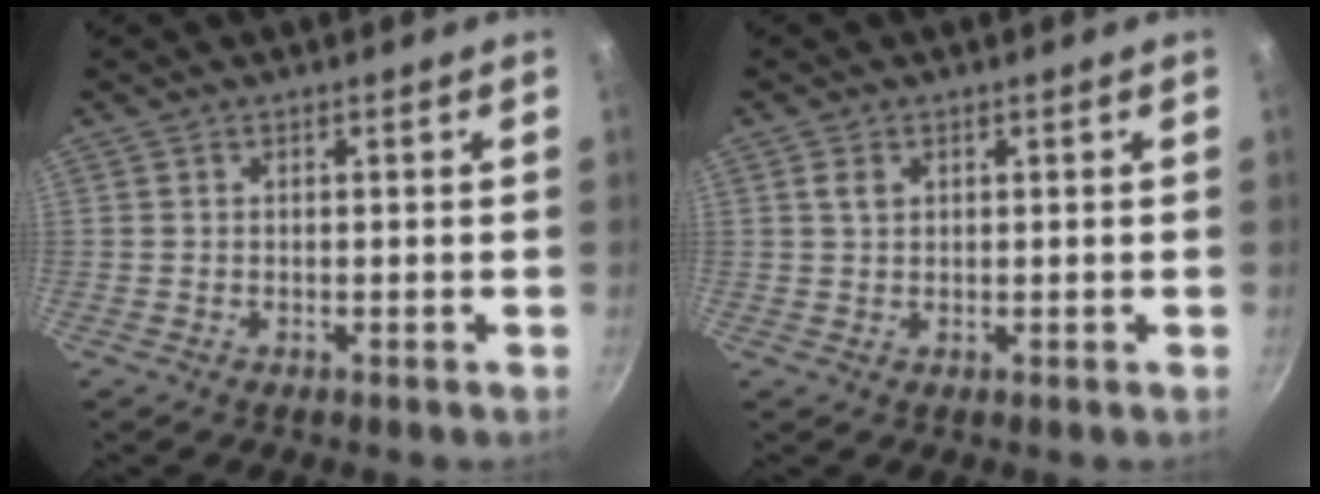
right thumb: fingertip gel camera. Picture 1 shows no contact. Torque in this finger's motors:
{"motor_torque": [-0.35, 0.24, -0.02, 0.07, 0.00]}